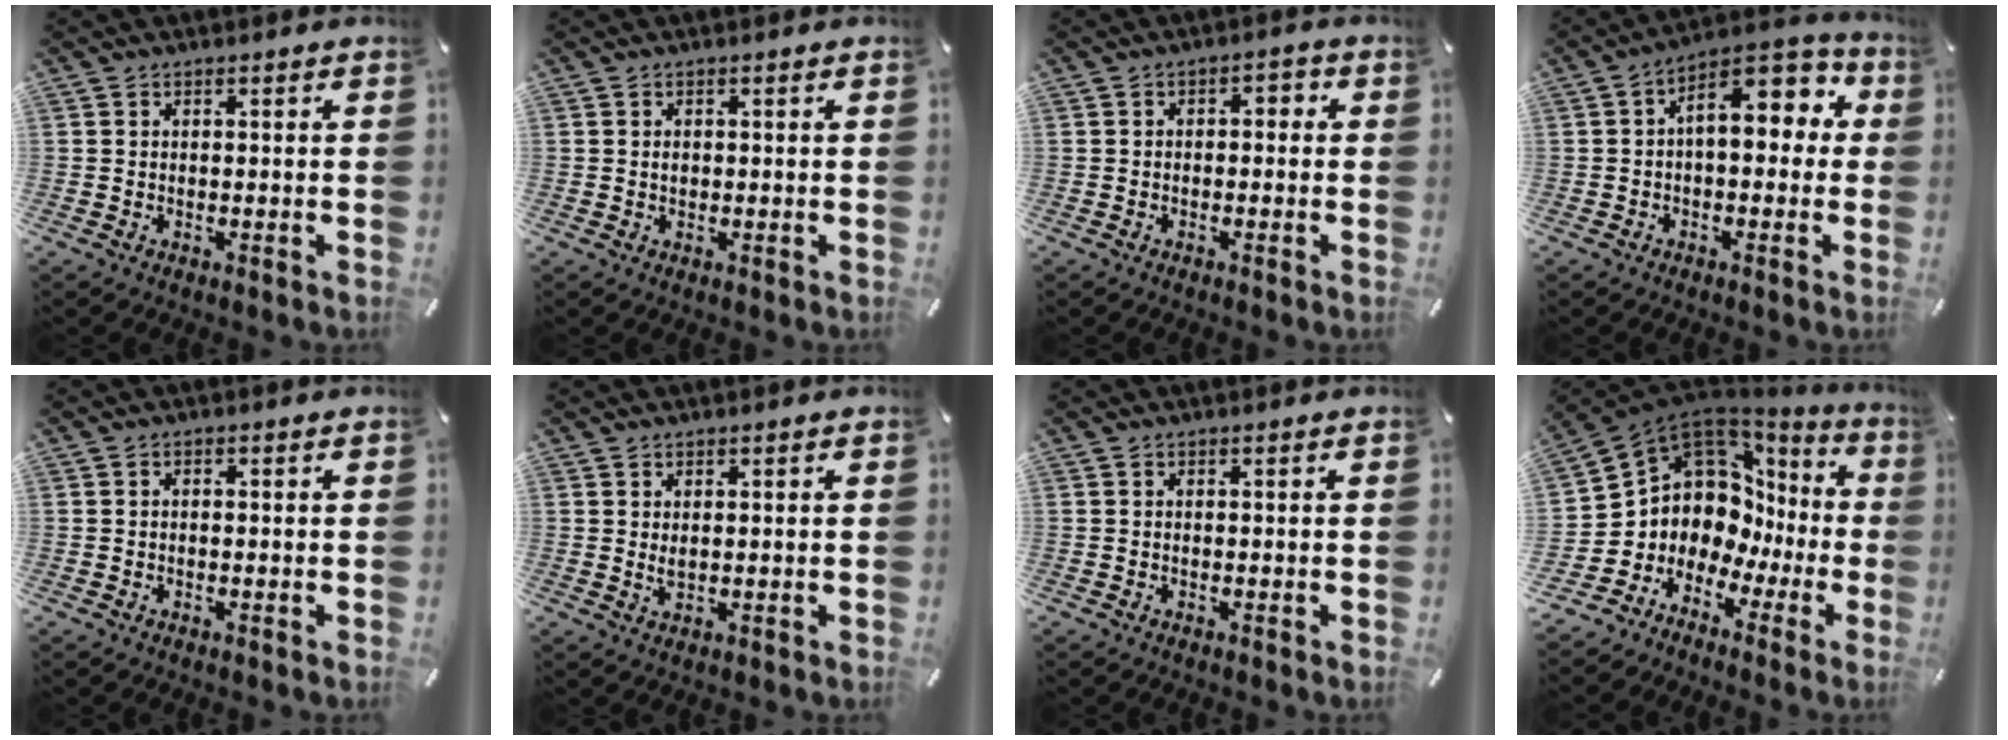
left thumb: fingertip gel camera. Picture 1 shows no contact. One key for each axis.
{"total": 1.0, "fx": 0.1, "fy": 0.8, "fz": 0.6, "tx": -0.014, "ty": 0.002, "tz": 0.001}
{"total": 2.2, "fx": -1.5, "fy": 1.2, "fz": 1.1, "tx": -0.021, "ty": 0.013, "tz": -0.032}
{"total": 11.2, "fx": 3.3, "fy": 5.9, "fz": 8.9, "tx": -0.125, "ty": -0.021, "tz": 0.052}
{"total": 0.5, "fx": -0.1, "fy": 0.3, "fz": 0.4, "tx": -0.009, "ty": 0.000, "tz": -0.003}
{"total": 1.6, "fx": 0.7, "fy": 0.8, "fz": 1.2, "tx": -0.027, "ty": 0.000, "tz": 0.012}
{"total": 0.0}
{"total": 9.2, "fx": 3.3, "fy": 8.2, "fz": 2.8, "tx": -0.071, "ty": -0.074, "tz": 0.070}